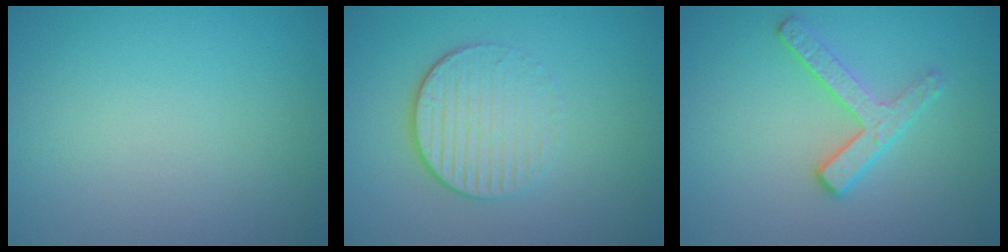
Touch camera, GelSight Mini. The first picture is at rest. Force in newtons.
{"total": 4.2, "press": 2.8, "slide": 3.1}
{"total": 2.6, "press": 2.4, "slide": 0.9}